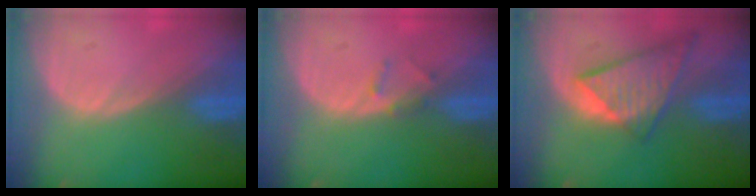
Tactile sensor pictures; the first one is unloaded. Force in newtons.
{"total": 1.3, "press": 1.1, "slide": 0.8}
{"total": 9.0, "press": 7.8, "slide": 4.4}